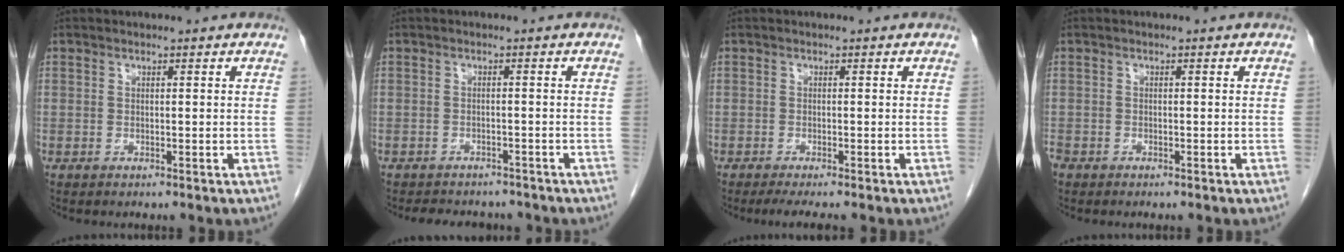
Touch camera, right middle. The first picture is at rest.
{"total": 6.8, "force": [-6.1, 2.6, 1.7], "torque": [-0.024, 0.002, -0.074]}
{"total": 2.9, "force": [-2.2, -0.1, 1.8], "torque": [-0.027, -0.007, -0.038]}
{"total": 2.0, "force": [-1.4, 1.3, 0.6], "torque": [-0.019, -0.003, -0.025]}